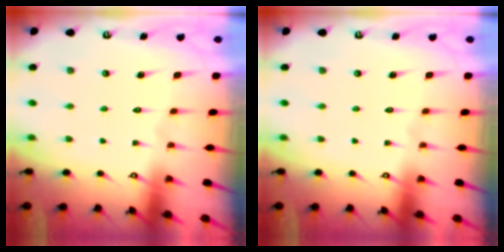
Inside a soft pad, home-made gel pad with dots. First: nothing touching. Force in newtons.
{"total": 0.0}